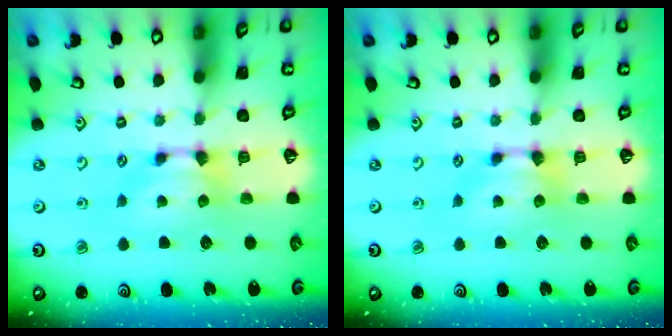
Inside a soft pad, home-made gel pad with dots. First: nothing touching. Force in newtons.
{"total": 0.0}